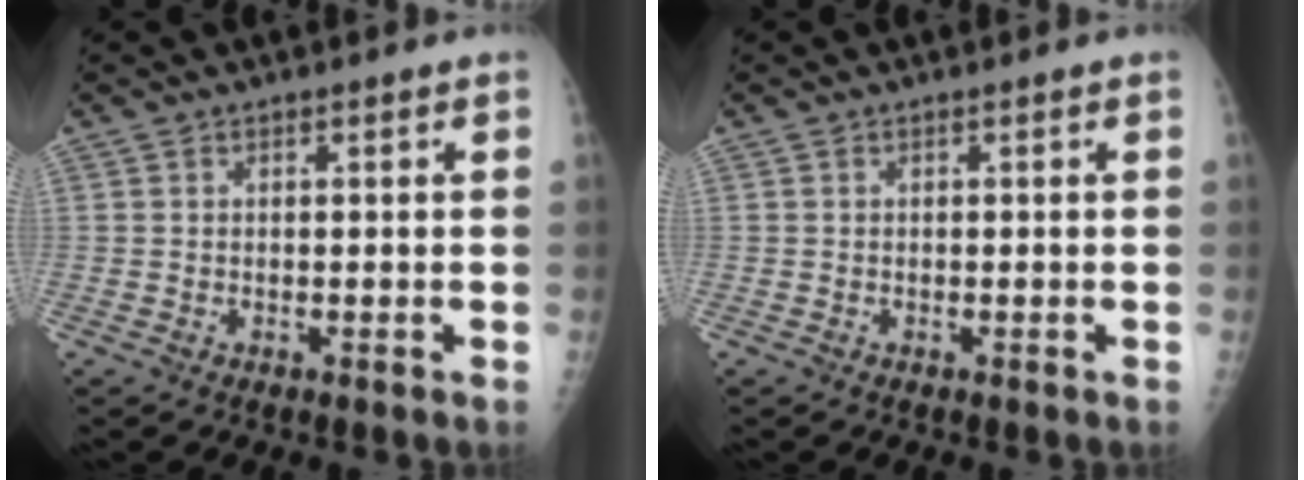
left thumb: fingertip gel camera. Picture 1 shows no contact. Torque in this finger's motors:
{"motor_torque": [0.05, -0.01, 0.05, 0.04, 0.00]}